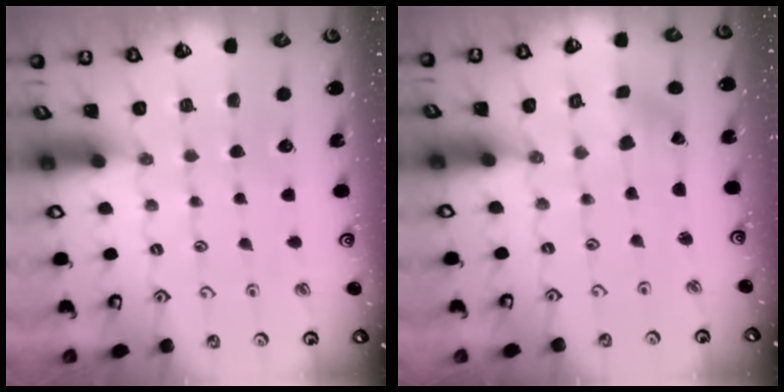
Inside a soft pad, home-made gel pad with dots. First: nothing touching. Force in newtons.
{"total": 1.1, "press": 1.0, "slide": 0.1}